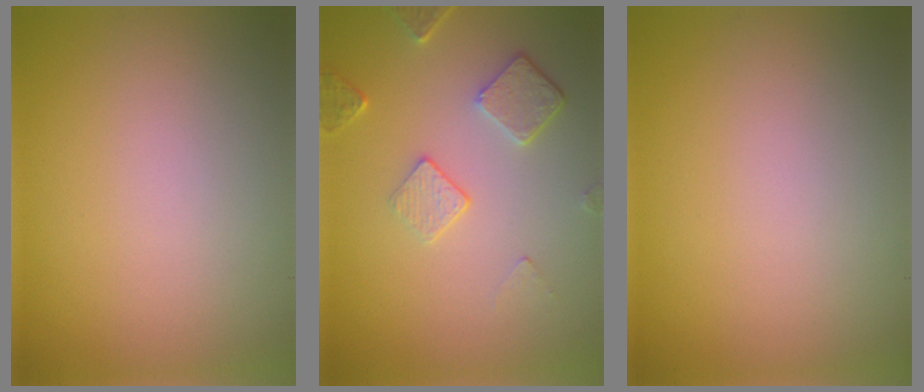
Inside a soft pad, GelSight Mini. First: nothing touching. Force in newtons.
{"total": 2.7, "press": 2.0, "slide": 1.7}
{"total": 0.0}